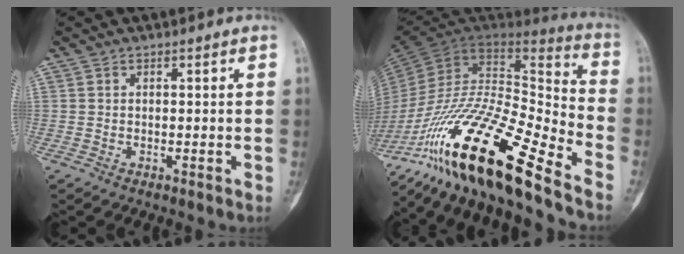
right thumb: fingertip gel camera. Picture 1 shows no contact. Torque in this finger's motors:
{"motor_torque": [2.77, 2.24, 1.35, -1.42, 0.33]}